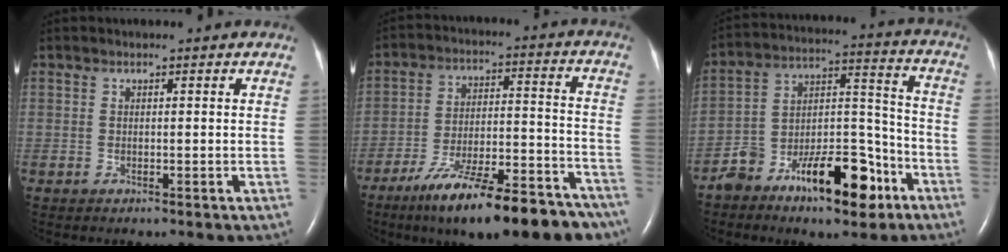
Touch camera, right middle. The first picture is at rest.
{"total": 21.3, "force": [-16.3, 4.8, 12.9], "torque": [-0.146, 0.026, -0.253]}
{"total": 15.1, "force": [-9.3, 5.7, 10.4], "torque": [-0.161, 0.034, -0.150]}